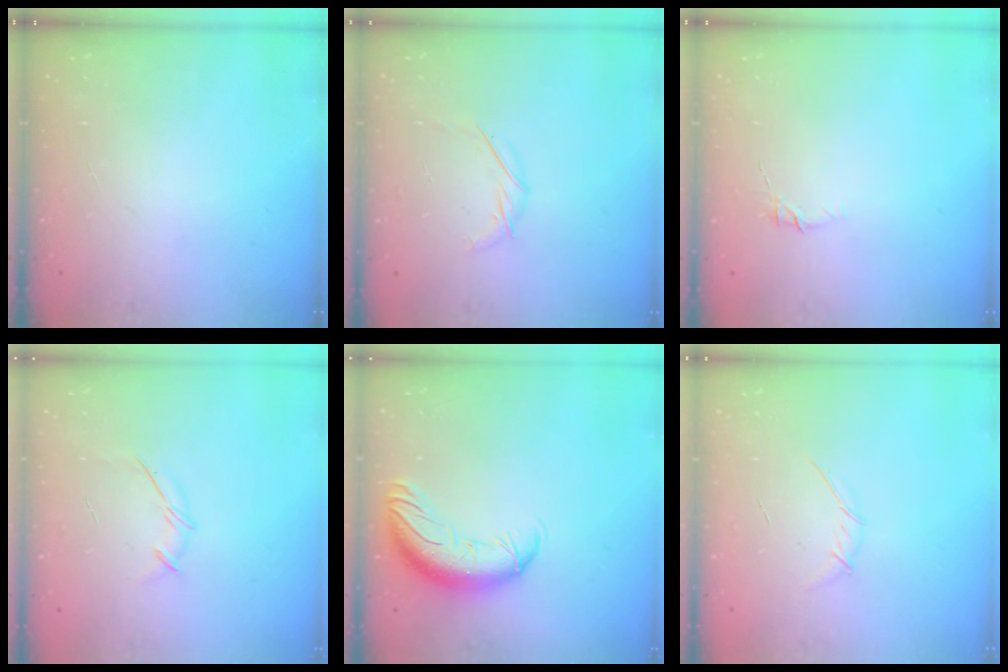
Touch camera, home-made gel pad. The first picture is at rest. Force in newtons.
{"total": 4.8, "press": 4.7, "slide": 1.1}
{"total": 4.5, "press": 4.4, "slide": 1.0}
{"total": 3.8, "press": 3.7, "slide": 0.7}
{"total": 12.4, "press": 12.0, "slide": 2.9}
{"total": 4.2, "press": 4.2, "slide": 0.8}